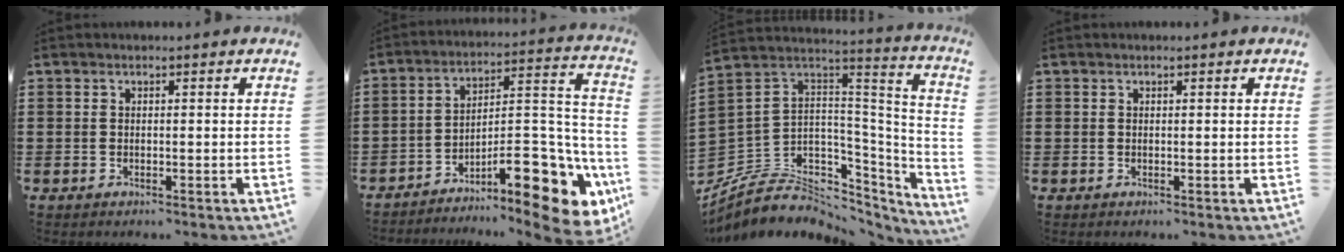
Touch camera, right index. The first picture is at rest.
{"total": 13.8, "force": [-7.8, 4.9, 10.3], "torque": [-0.126, 0.019, -0.129]}
{"total": 6.2, "force": [-2.9, 5.0, 2.2], "torque": [-0.074, -0.026, -0.050]}
{"total": 0.0}